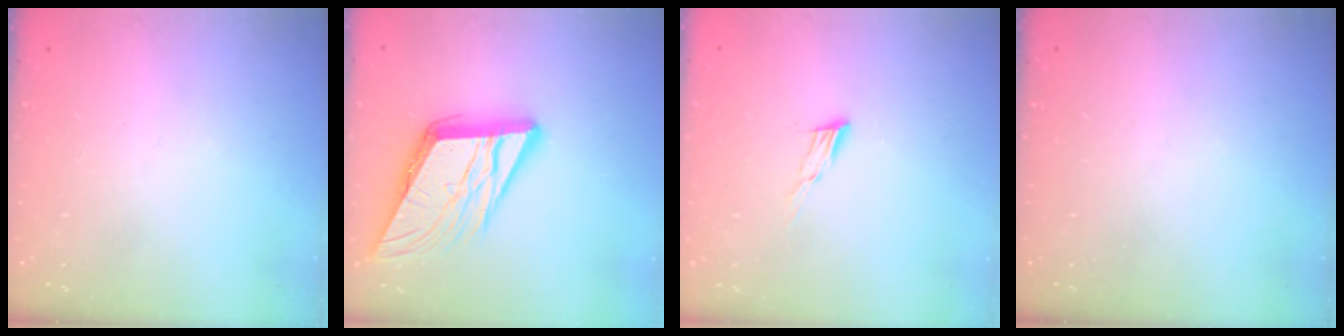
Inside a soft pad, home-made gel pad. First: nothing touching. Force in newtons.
{"total": 15.2, "press": 15.0, "slide": 2.6}
{"total": 6.6, "press": 6.6, "slide": 1.0}
{"total": 0.0}